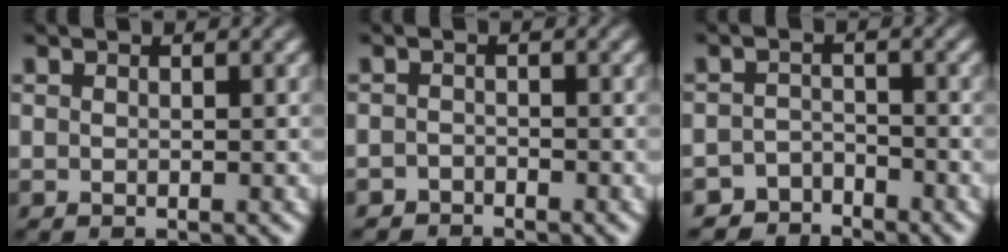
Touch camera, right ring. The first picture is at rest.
{"total": 1.8, "force": [-1.7, 0.4, -0.7], "torque": [0.005, -0.016, -0.024]}
{"total": 4.0, "force": [-3.5, 2.0, 0.0], "torque": [-0.007, -0.016, -0.061]}